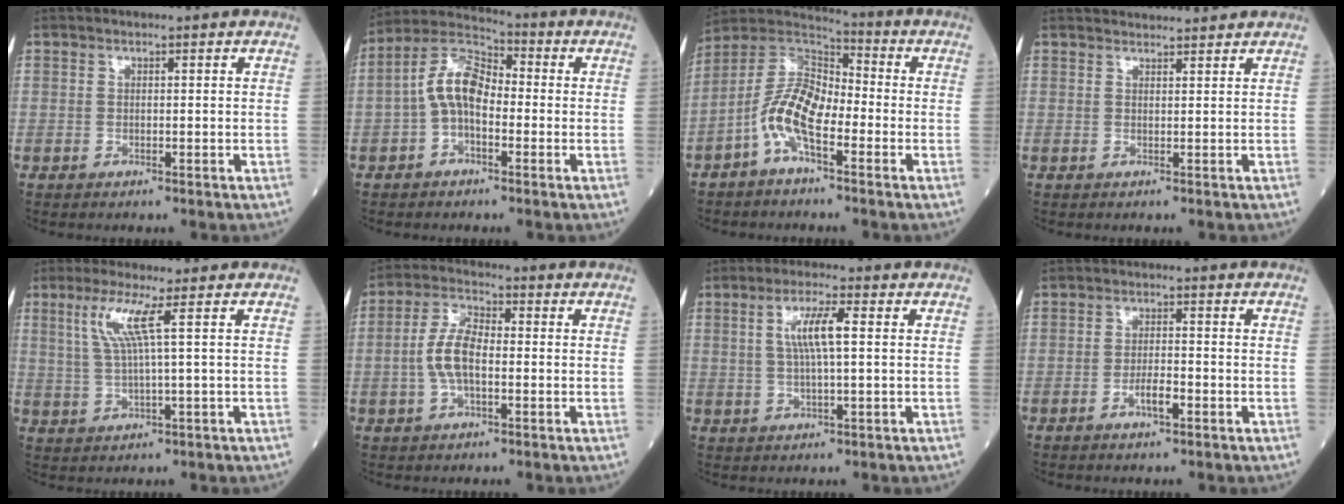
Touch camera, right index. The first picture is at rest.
{"total": 8.3, "force": [-1.1, 4.1, 7.1], "torque": [-0.147, 0.032, -0.029]}
{"total": 9.7, "force": [-3.7, 3.6, 8.2], "torque": [-0.175, 0.023, -0.080]}
{"total": 5.1, "force": [5.0, 0.2, 0.6], "torque": [-0.013, 0.034, 0.064]}
{"total": 5.6, "force": [2.1, -0.7, 5.1], "torque": [-0.109, 0.003, 0.046]}
{"total": 6.7, "force": [-0.9, 2.8, 6.0], "torque": [-0.134, 0.014, -0.021]}
{"total": 5.7, "force": [1.1, 0.4, 5.6], "torque": [-0.108, 0.005, 0.022]}
{"total": 2.9, "force": [-1.4, 0.6, 2.5], "torque": [-0.044, 0.001, -0.024]}